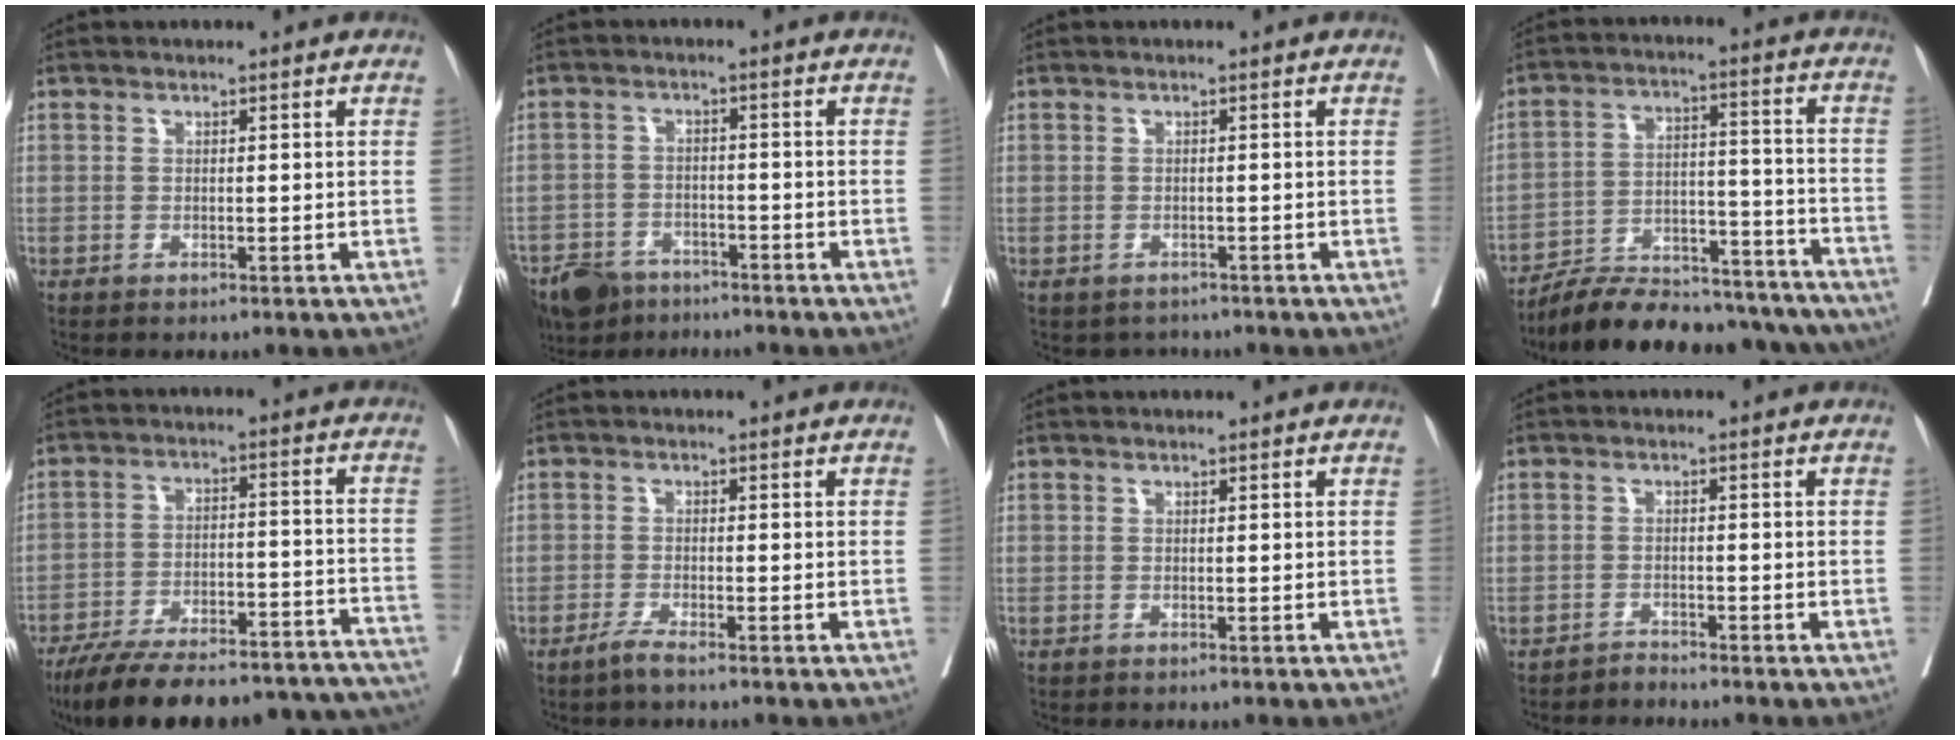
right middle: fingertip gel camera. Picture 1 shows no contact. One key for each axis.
{"total": 8.9, "fx": -7.3, "fy": 4.2, "fz": 2.9, "tx": -0.050, "ty": -0.010, "tz": -0.122}
{"total": 2.4, "fx": -1.9, "fy": 1.3, "fz": 0.2, "tx": -0.005, "ty": 0.004, "tz": -0.027}
{"total": 23.9, "fx": -21.4, "fy": 6.4, "fz": 8.6, "tx": -0.113, "ty": 0.016, "tz": -0.309}
{"total": 29.4, "fx": -25.8, "fy": 6.6, "fz": 12.4, "tx": -0.151, "ty": -0.004, "tz": -0.352}
{"total": 2.0, "fx": -1.6, "fy": -0.2, "fz": 1.2, "tx": -0.029, "ty": -0.005, "tz": -0.035}
{"total": 0.0}
{"total": 1.4, "fx": -1.3, "fy": -0.2, "fz": -0.4, "tx": 0.012, "ty": -0.007, "tz": -0.023}